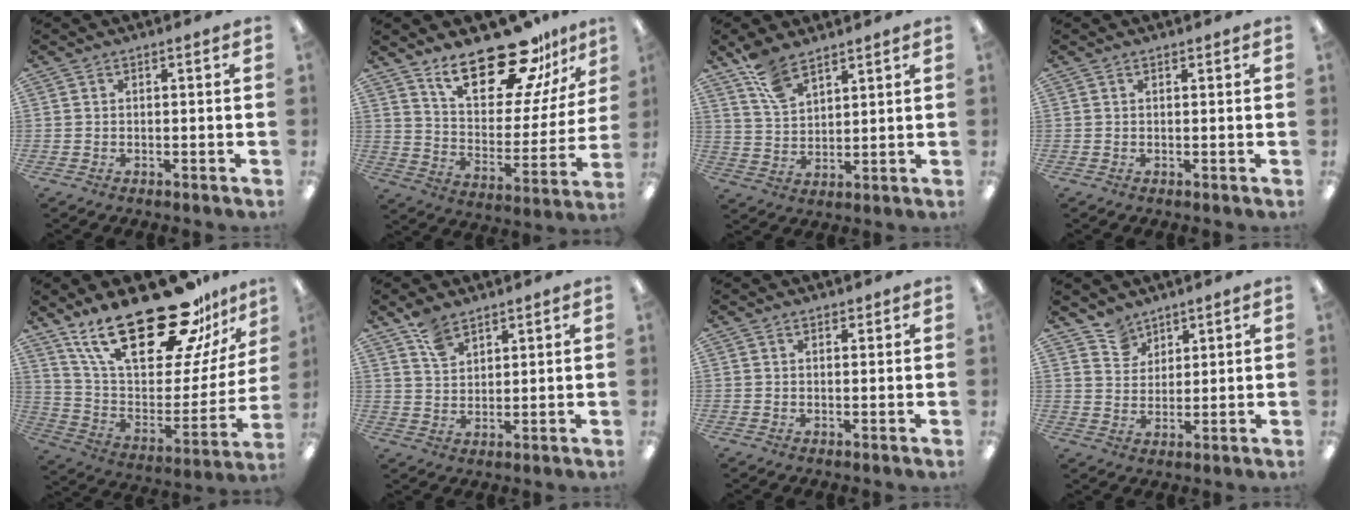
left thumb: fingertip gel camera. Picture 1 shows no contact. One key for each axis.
{"total": 21.9, "fx": 16.5, "fy": 8.2, "fz": 11.9, "tx": -0.182, "ty": -0.110, "tz": 0.280}
{"total": 8.9, "fx": 6.7, "fy": 4.0, "fz": 4.2, "tx": -0.087, "ty": -0.026, "tz": 0.126}
{"total": 0.6, "fx": 0.5, "fy": 0.3, "fz": 0.0, "tx": 0.007, "ty": -0.003, "tz": 0.009}
{"total": 29.3, "fx": 20.1, "fy": 10.2, "fz": 18.8, "tx": -0.314, "ty": -0.131, "tz": 0.348}
{"total": 6.8, "fx": 5.2, "fy": 3.5, "fz": 2.5, "tx": -0.048, "ty": -0.021, "tz": 0.099}
{"total": 1.3, "fx": 1.1, "fy": 0.7, "fz": 0.1, "tx": 0.006, "ty": -0.003, "tz": 0.019}
{"total": 6.2, "fx": 5.0, "fy": 3.6, "fz": 0.3, "tx": -0.013, "ty": -0.027, "tz": 0.097}